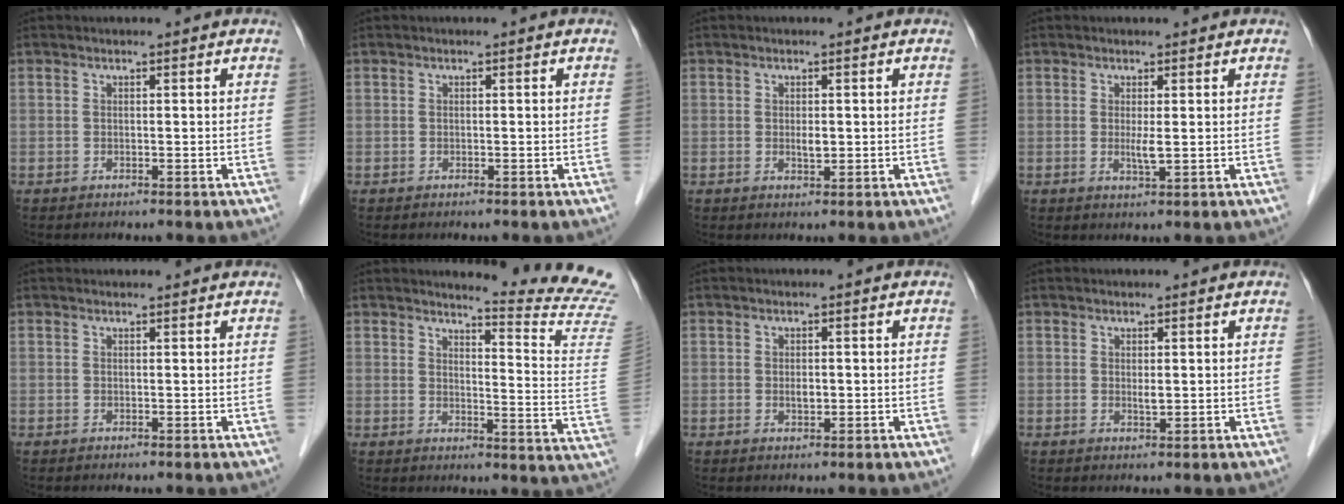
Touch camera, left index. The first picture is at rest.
{"total": 0.0}
{"total": 1.4, "force": [-0.1, 0.7, 1.3], "torque": [-0.020, -0.006, 0.000]}
{"total": 1.9, "force": [0.0, 0.2, 1.9], "torque": [-0.038, -0.008, 0.003]}
{"total": 1.7, "force": [1.6, 0.4, 0.2], "torque": [-0.009, 0.020, 0.023]}
{"total": 14.6, "force": [14.1, -3.0, 2.5], "torque": [-0.041, -0.151, 0.149]}
{"total": 1.3, "force": [-0.2, 0.7, 1.0], "torque": [-0.017, -0.004, -0.002]}
{"total": 1.0, "force": [0.2, 0.4, 1.0], "torque": [-0.017, -0.006, 0.004]}